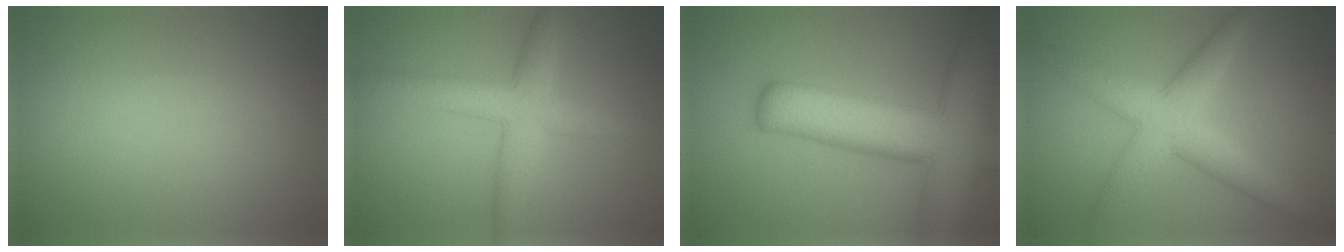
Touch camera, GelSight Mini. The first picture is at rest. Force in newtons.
{"total": 4.9, "press": 4.9, "slide": 0.1}
{"total": 11.7, "press": 11.7, "slide": 0.7}
{"total": 5.3, "press": 5.3, "slide": 0.1}